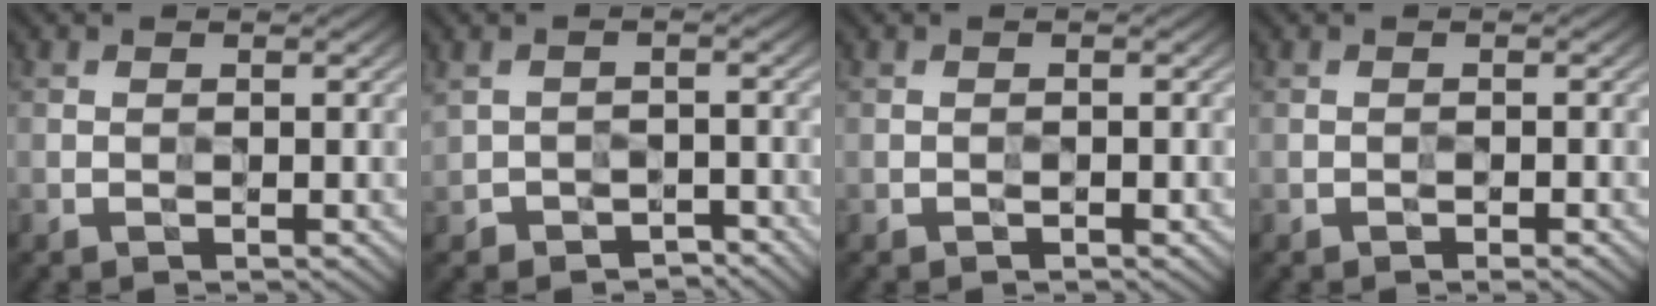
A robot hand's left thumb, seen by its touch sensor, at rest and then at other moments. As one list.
[{"total": 3.8, "force": [-2.7, 2.5, 0.9], "torque": [-0.012, -0.011, -0.043]}, {"total": 0.0}, {"total": 0.7, "force": [-0.5, 0.2, 0.4], "torque": [-0.004, -0.001, -0.008]}]